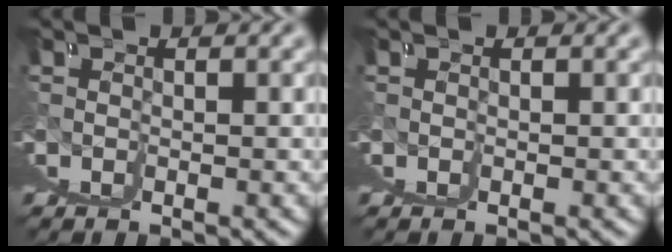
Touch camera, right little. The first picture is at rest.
{"total": 0.0}